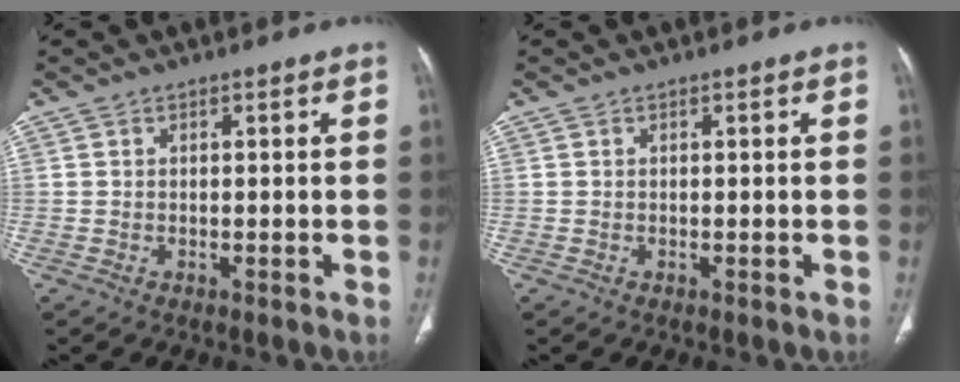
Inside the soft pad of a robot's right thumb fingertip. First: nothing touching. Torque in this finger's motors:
{"motor_torque": [0.04, 0.02, 0.01, 0.01, 0.00]}